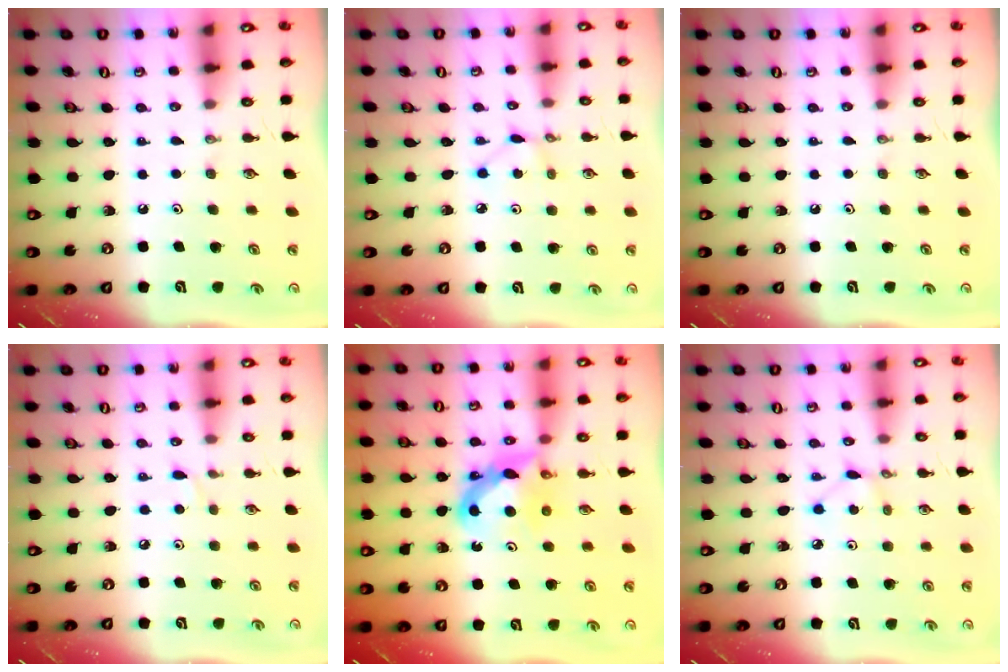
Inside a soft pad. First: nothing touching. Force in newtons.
{"total": 2.1, "press": 2.1, "slide": 0.3}
{"total": 0.0}
{"total": 3.7, "press": 3.6, "slide": 0.5}
{"total": 7.5, "press": 7.5, "slide": 0.1}
{"total": 2.1, "press": 2.1, "slide": 0.3}